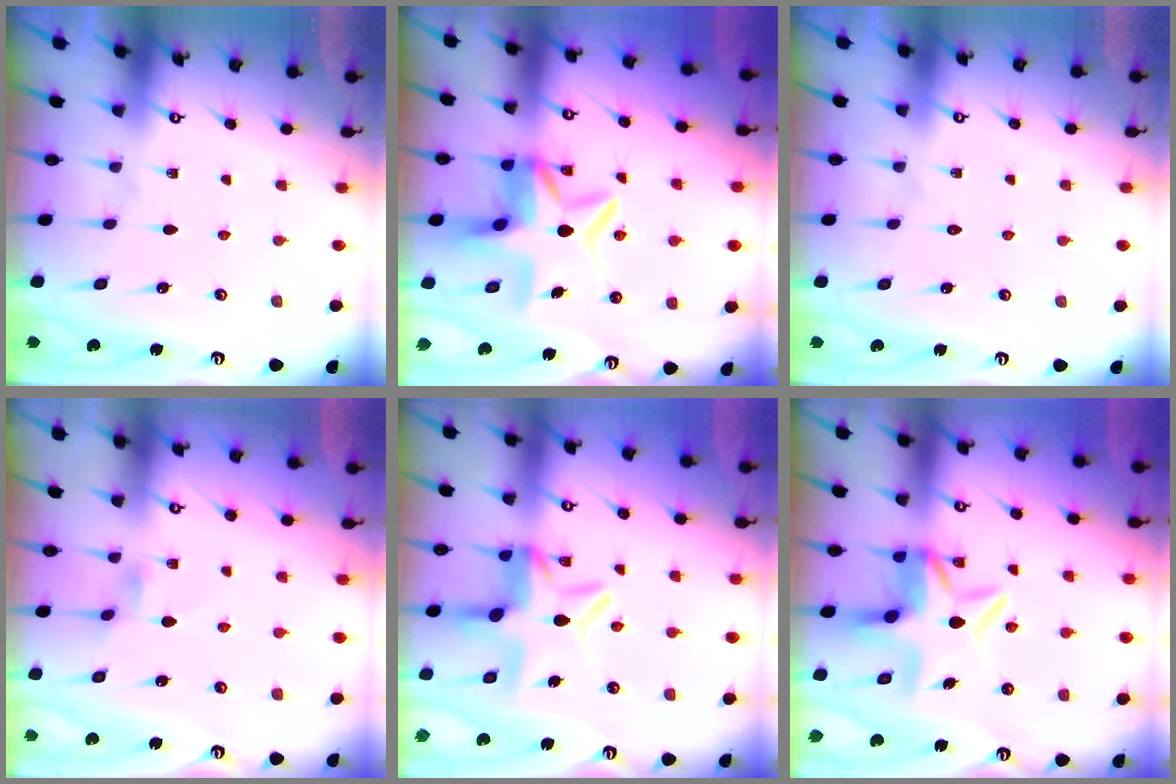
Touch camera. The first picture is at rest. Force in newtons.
{"total": 7.9, "press": 7.5, "slide": 2.6}
{"total": 1.8, "press": 1.7, "slide": 0.1}
{"total": 2.0, "press": 2.0, "slide": 0.4}
{"total": 8.4, "press": 8.3, "slide": 1.0}
{"total": 6.5, "press": 6.2, "slide": 2.1}